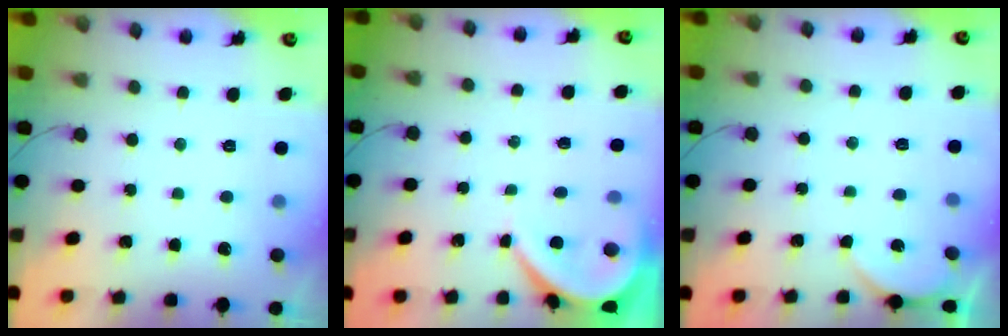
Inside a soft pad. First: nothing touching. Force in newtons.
{"total": 3.7, "press": 3.7, "slide": 0.3}
{"total": 2.6, "press": 2.5, "slide": 0.5}